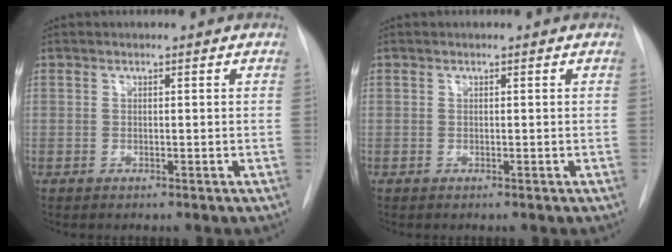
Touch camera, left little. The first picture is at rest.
{"total": 0.0}